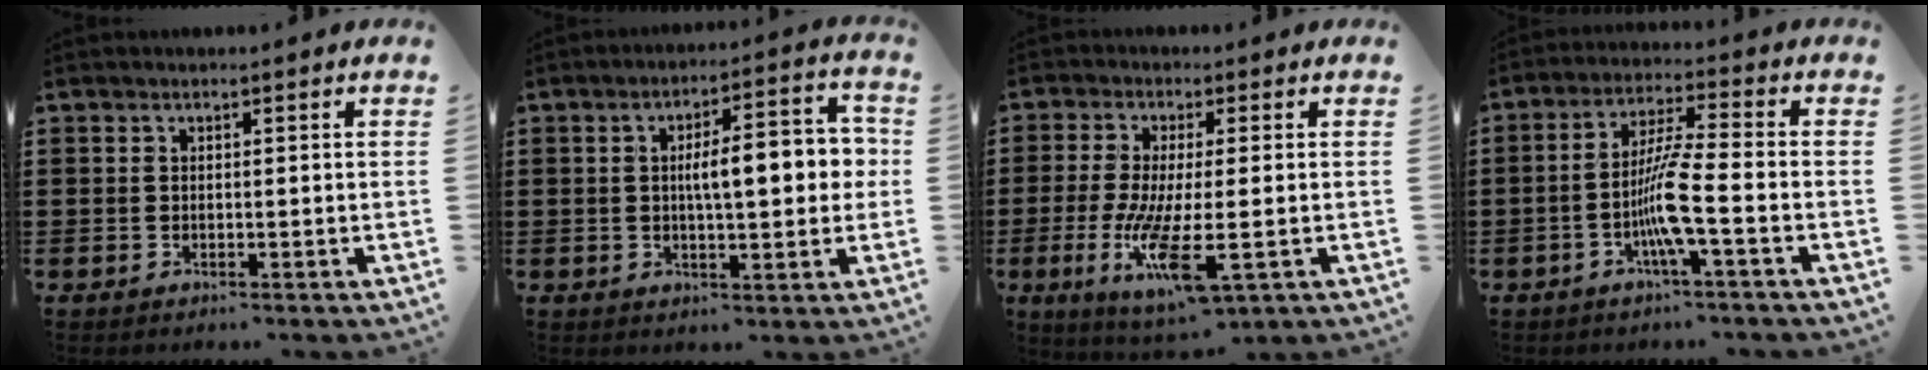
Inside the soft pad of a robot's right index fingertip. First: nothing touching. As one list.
[{"total": 8.5, "force": [0.6, 2.9, 7.9], "torque": [-0.123, 0.001, 0.003]}, {"total": 10.9, "force": [-2.9, 2.2, 10.3], "torque": [-0.217, -0.024, -0.050]}, {"total": 7.7, "force": [-2.6, 0.2, 7.3], "torque": [-0.151, -0.014, -0.056]}]